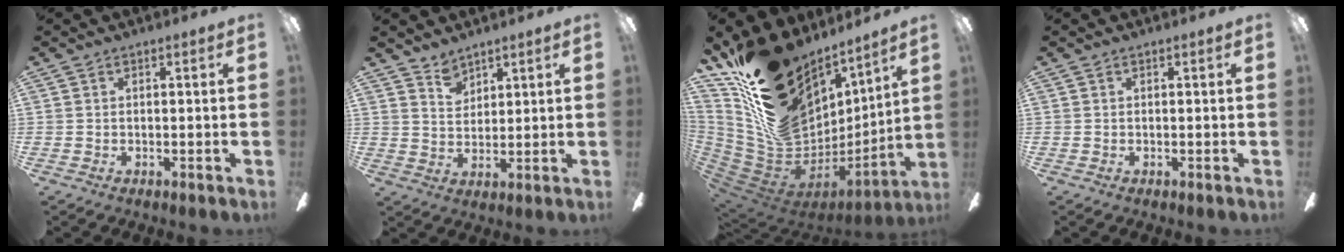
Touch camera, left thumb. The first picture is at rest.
{"total": 5.0, "force": [4.2, 2.5, 0.9], "torque": [-0.012, -0.020, 0.078]}
{"total": 23.7, "force": [14.5, 14.6, 11.8], "torque": [-0.201, -0.120, 0.296]}
{"total": 0.0}